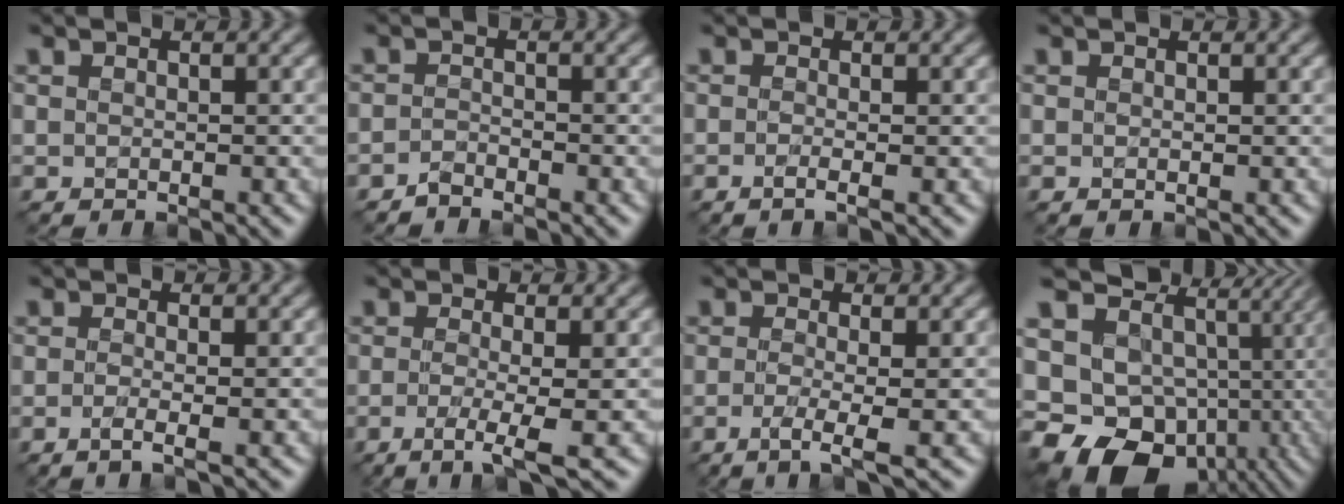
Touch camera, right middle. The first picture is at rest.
{"total": 1.1, "force": [-1.0, 0.2, 0.3], "torque": [-0.004, 0.003, -0.023]}
{"total": 1.4, "force": [-0.4, 0.4, 1.3], "torque": [-0.021, -0.008, -0.011]}
{"total": 0.0}
{"total": 1.8, "force": [-0.5, 0.6, 1.6], "torque": [-0.026, -0.008, -0.016]}
{"total": 3.7, "force": [-1.1, 0.8, 3.5], "torque": [-0.062, -0.010, -0.023]}
{"total": 3.2, "force": [-1.0, 0.7, 2.9], "torque": [-0.053, -0.009, -0.021]}
{"total": 14.8, "force": [-1.1, 12.8, 7.3], "torque": [-0.144, -0.027, -0.006]}